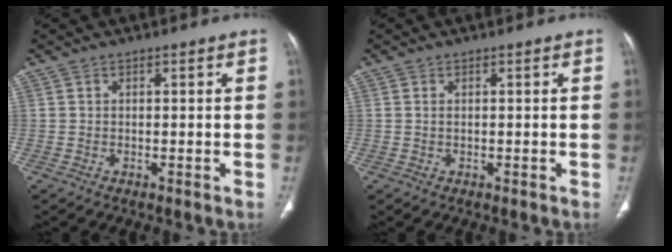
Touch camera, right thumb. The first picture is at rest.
{"total": 0.5, "force": [0.2, 0.2, 0.4], "torque": [-0.013, 0.005, 0.005]}